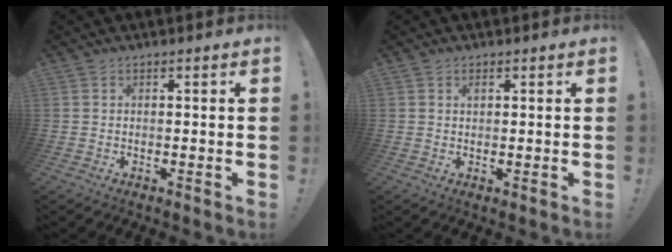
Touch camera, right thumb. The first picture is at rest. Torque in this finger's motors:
{"motor_torque": [-0.04, 0.33, -0.02, -0.03, -0.01]}